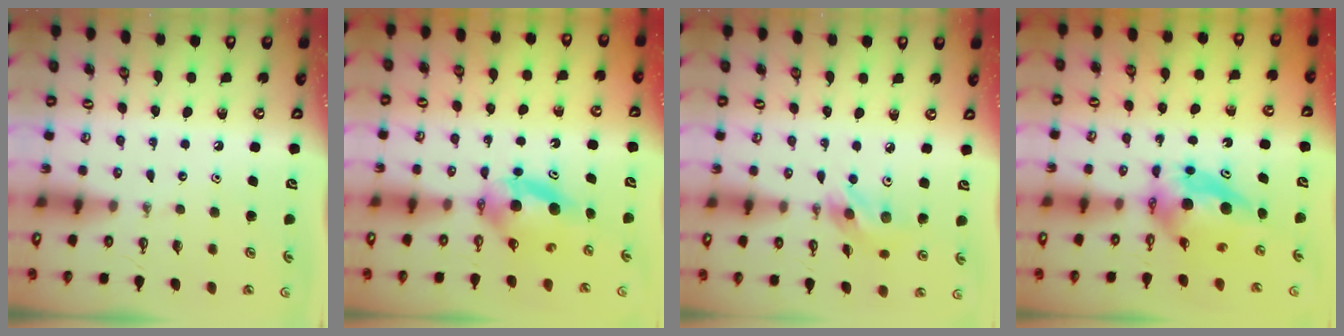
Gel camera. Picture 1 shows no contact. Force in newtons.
{"total": 6.8, "press": 6.4, "slide": 2.3}
{"total": 8.5, "press": 8.5, "slide": 0.7}
{"total": 6.7, "press": 6.7, "slide": 0.7}